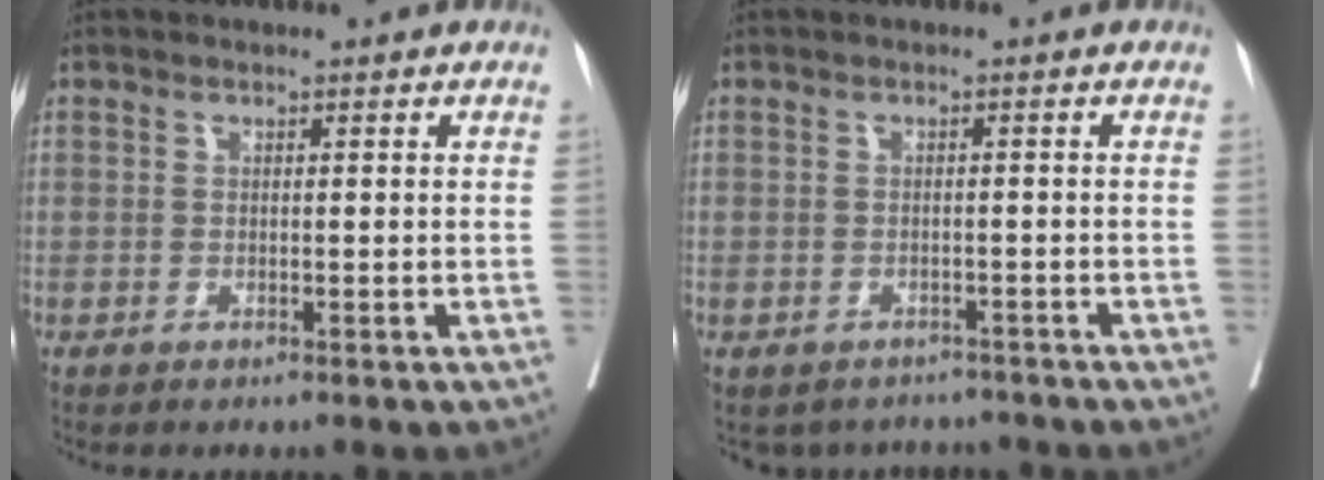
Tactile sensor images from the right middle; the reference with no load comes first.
{"total": 5.0, "force": [-4.5, 2.2, 0.0], "torque": [0.012, 0.012, -0.055]}